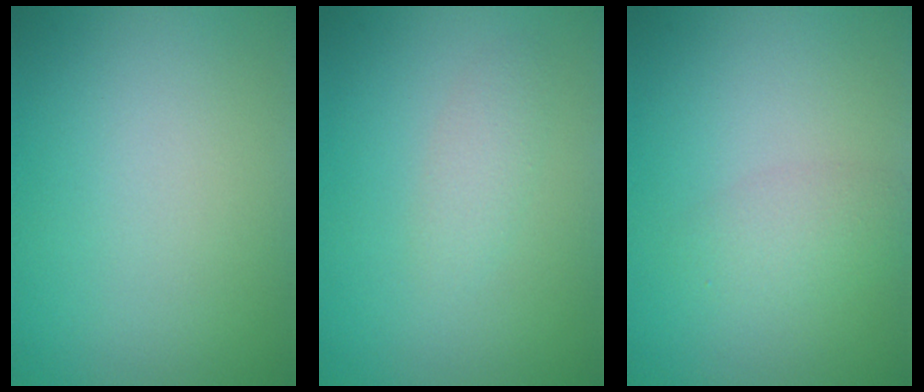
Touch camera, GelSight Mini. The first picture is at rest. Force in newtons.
{"total": 1.5, "press": 1.5, "slide": 0.1}
{"total": 2.0, "press": 2.0, "slide": 0.1}